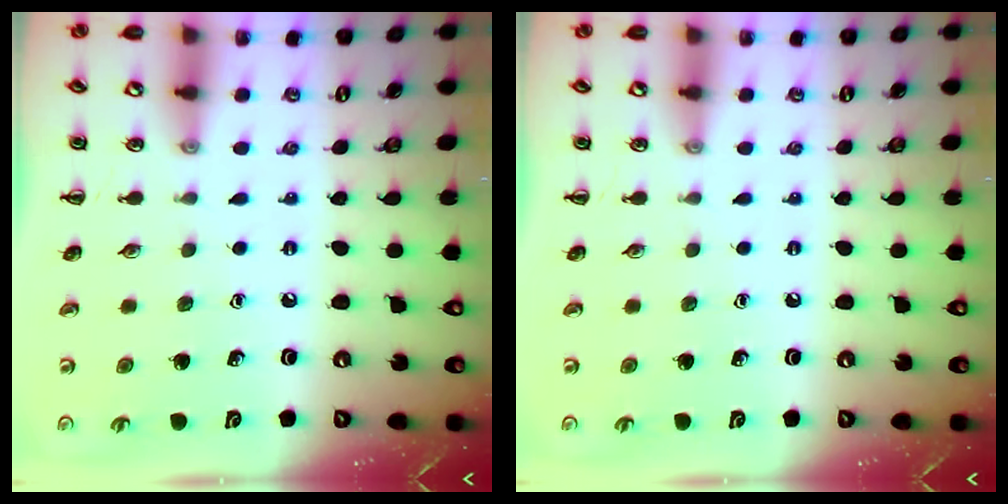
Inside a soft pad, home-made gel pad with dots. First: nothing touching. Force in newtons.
{"total": 0.0}